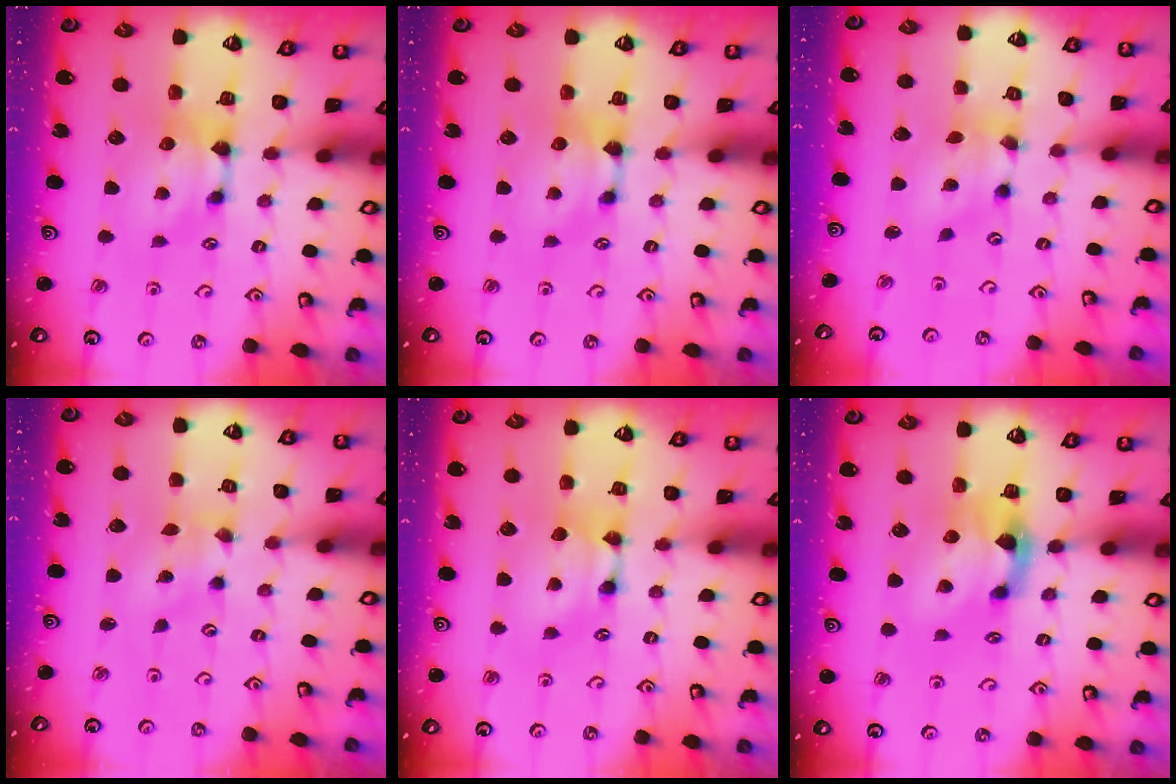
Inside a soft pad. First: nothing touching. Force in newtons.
{"total": 0.0}
{"total": 4.0, "press": 3.6, "slide": 1.9}
{"total": 2.9, "press": 2.8, "slide": 1.0}
{"total": 1.8, "press": 1.8, "slide": 0.1}
{"total": 2.4, "press": 2.0, "slide": 1.3}